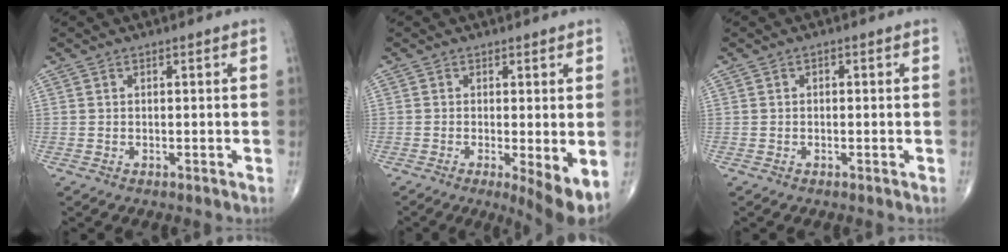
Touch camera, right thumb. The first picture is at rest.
{"total": 6.2, "force": [-1.4, 1.2, 5.9], "torque": [-0.093, -0.020, -0.024]}
{"total": 0.6, "force": [0.0, 0.5, 0.4], "torque": [-0.002, 0.002, -0.004]}